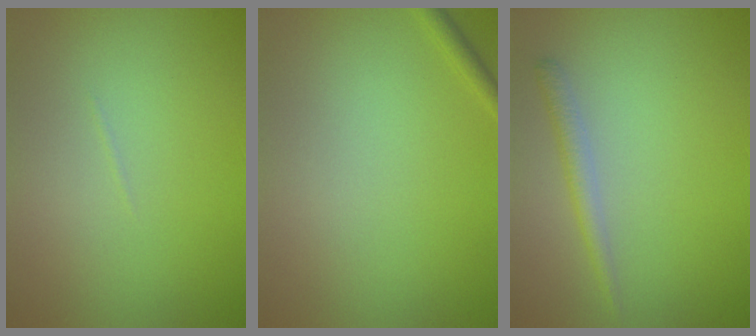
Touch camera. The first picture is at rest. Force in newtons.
{"total": 0.9, "press": 0.9, "slide": 0.1}
{"total": 1.6, "press": 1.6, "slide": 0.1}